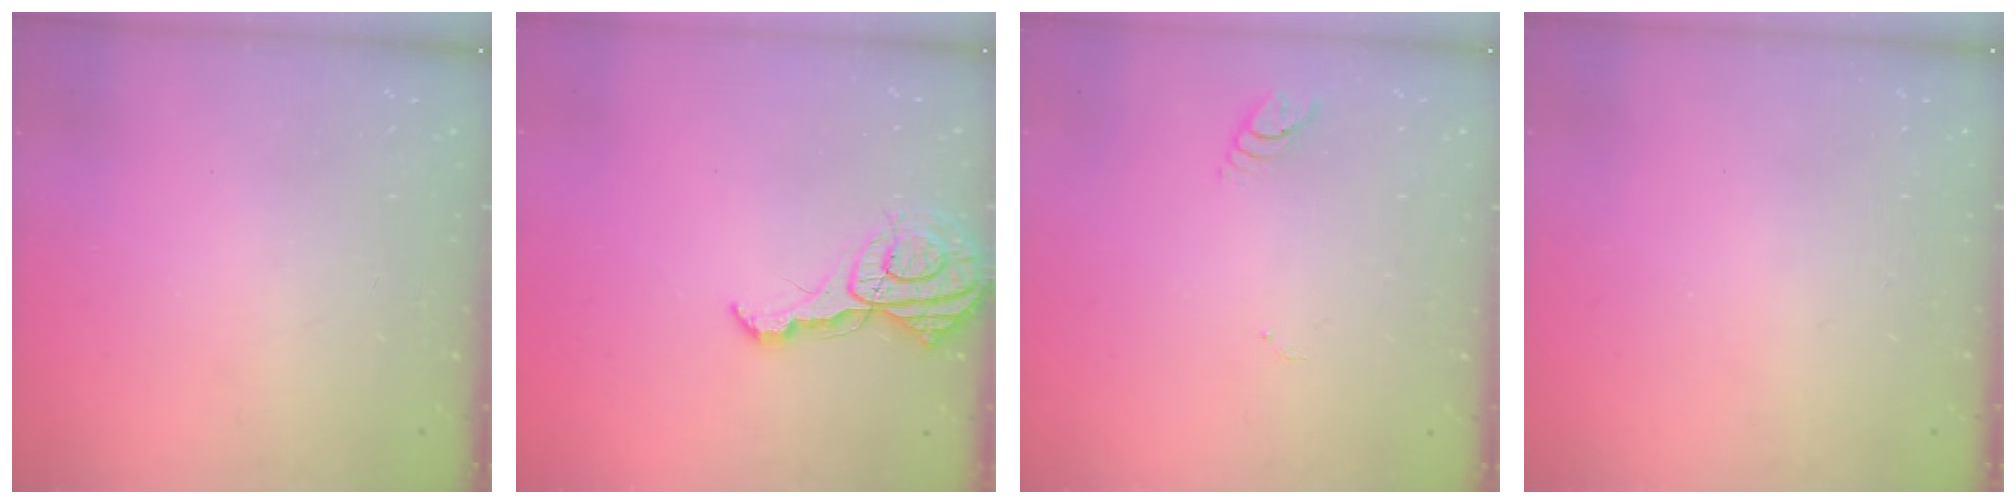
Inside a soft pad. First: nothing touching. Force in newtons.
{"total": 12.1, "press": 12.0, "slide": 0.9}
{"total": 2.9, "press": 2.8, "slide": 0.3}
{"total": 0.0}